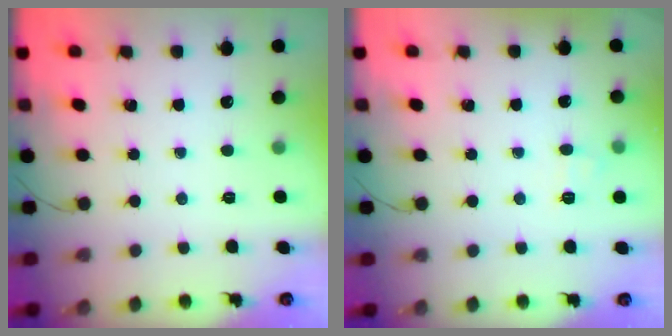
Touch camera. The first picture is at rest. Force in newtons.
{"total": 6.3, "press": 6.1, "slide": 1.6}